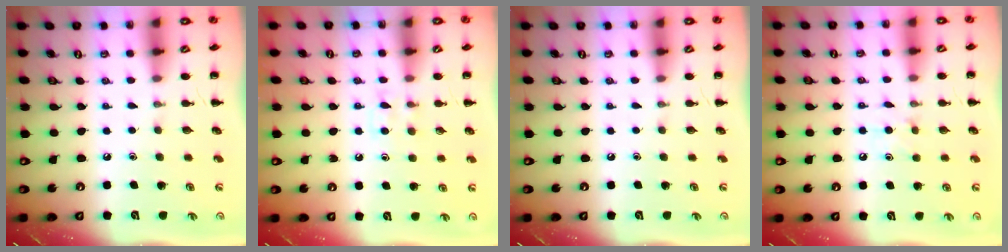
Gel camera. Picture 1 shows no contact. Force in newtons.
{"total": 4.4, "press": 4.1, "slide": 1.7}
{"total": 0.0}
{"total": 5.7, "press": 5.4, "slide": 2.0}